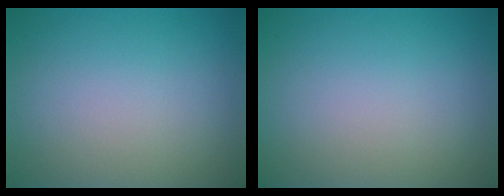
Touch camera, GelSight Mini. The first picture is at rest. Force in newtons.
{"total": 0.0}